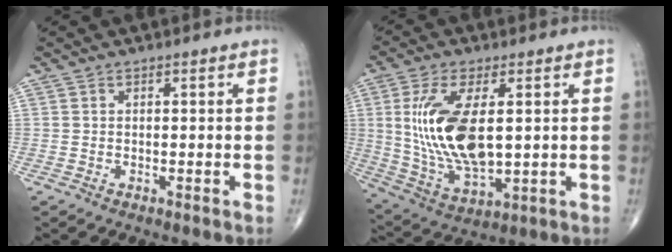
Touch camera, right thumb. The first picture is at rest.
{"total": 16.3, "force": [2.1, 7.4, 14.4], "torque": [-0.290, -0.019, 0.053]}